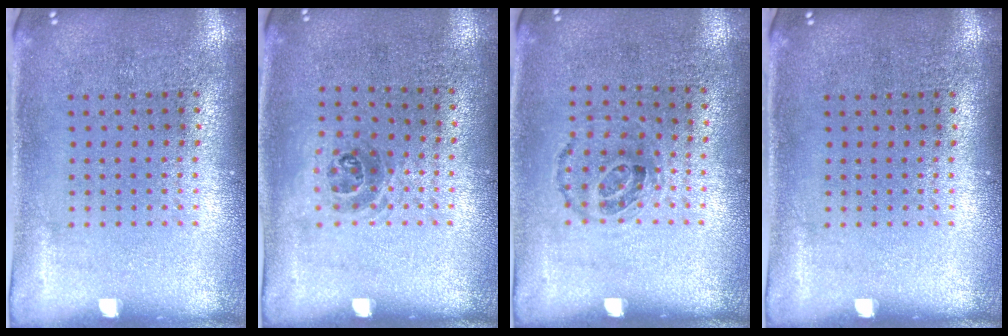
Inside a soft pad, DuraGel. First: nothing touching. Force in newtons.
{"total": 1.0, "press": 0.7, "slide": 0.7}
{"total": 1.0, "press": 0.7, "slide": 0.7}
{"total": 0.0}